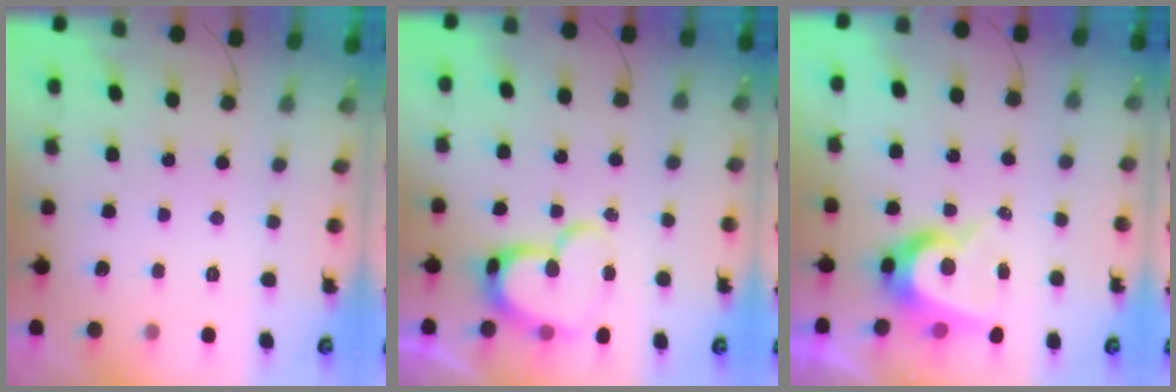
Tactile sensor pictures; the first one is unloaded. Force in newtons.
{"total": 14.9, "press": 14.8, "slide": 1.5}
{"total": 8.5, "press": 8.4, "slide": 0.8}